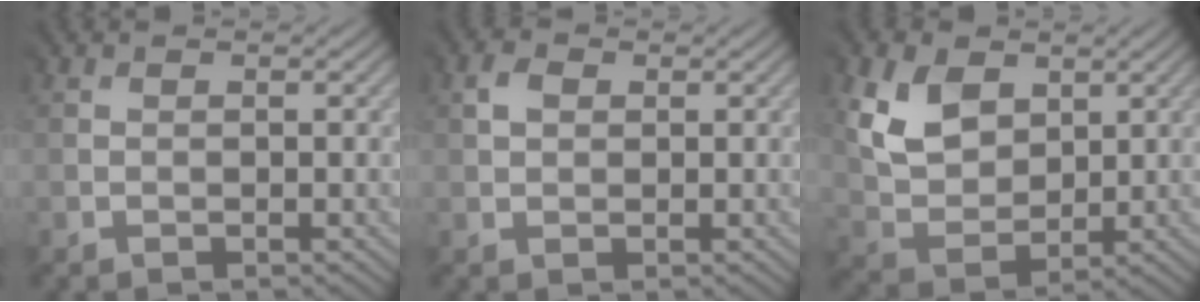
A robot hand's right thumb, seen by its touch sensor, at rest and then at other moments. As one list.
[{"total": 1.5, "force": [0.8, 1.2, 0.2], "torque": [-0.010, 0.001, 0.010]}, {"total": 7.1, "force": [3.4, 5.2, 3.6], "torque": [-0.108, -0.004, 0.064]}]